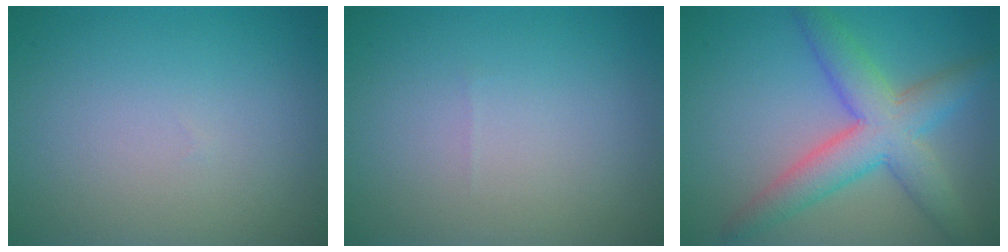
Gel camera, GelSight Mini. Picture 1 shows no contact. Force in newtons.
{"total": 0.0}
{"total": 6.6, "press": 6.6, "slide": 0.3}